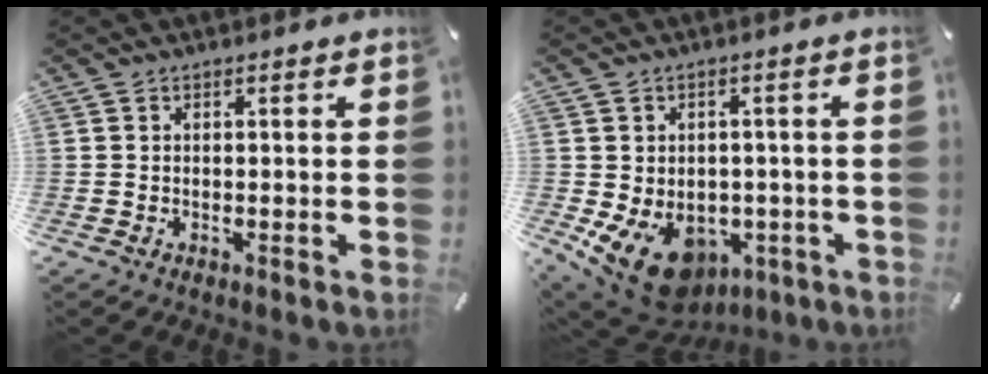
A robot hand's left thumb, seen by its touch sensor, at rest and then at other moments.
{"total": 11.8, "force": [-5.1, 8.2, 6.7], "torque": [-0.121, 0.019, -0.087]}